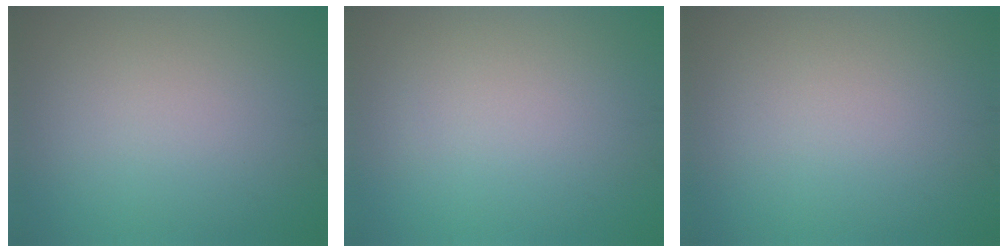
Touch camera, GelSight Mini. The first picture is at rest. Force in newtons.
{"total": 0.0}
{"total": 0.0}